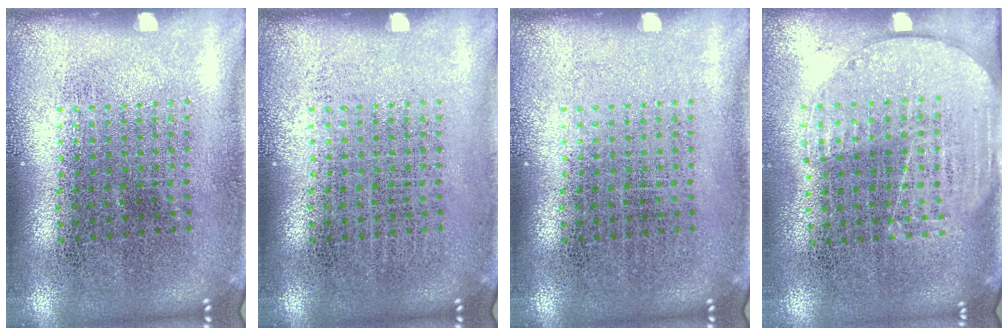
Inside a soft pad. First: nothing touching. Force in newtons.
{"total": 0.0}
{"total": 0.0}
{"total": 1.7, "press": 1.4, "slide": 0.8}